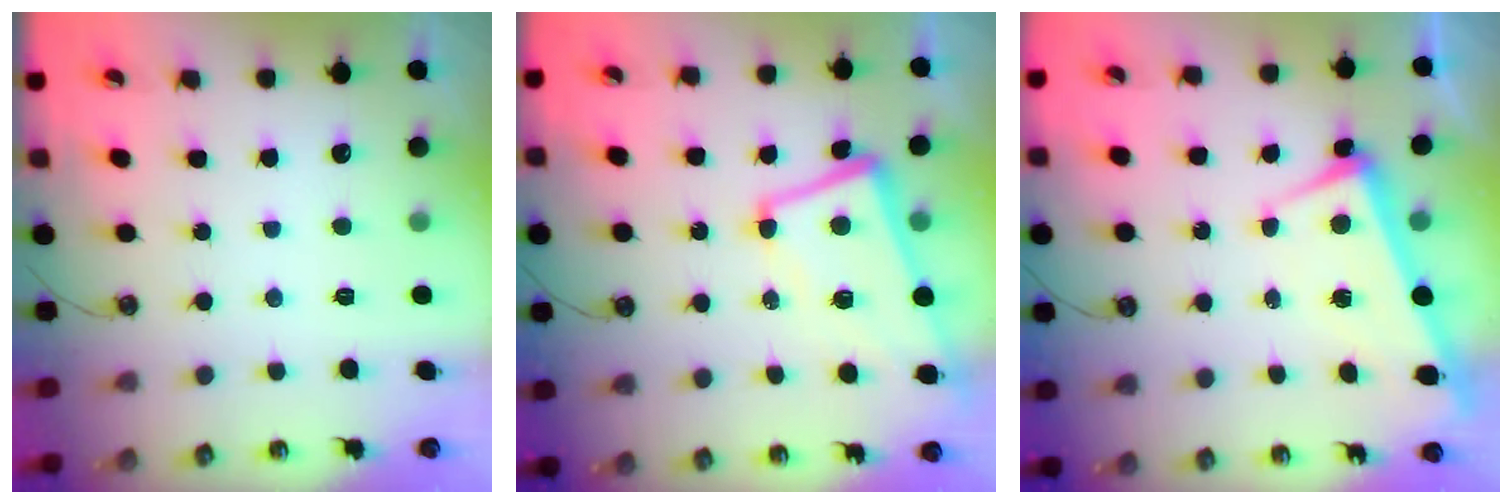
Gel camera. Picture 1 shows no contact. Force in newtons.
{"total": 2.8, "press": 2.1, "slide": 1.9}
{"total": 3.7, "press": 3.7, "slide": 0.7}